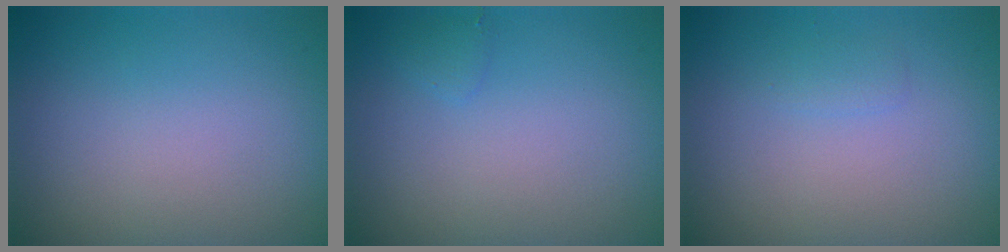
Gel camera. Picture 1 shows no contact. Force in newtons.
{"total": 0.6, "press": 0.6, "slide": 0.0}
{"total": 0.7, "press": 0.7, "slide": 0.0}